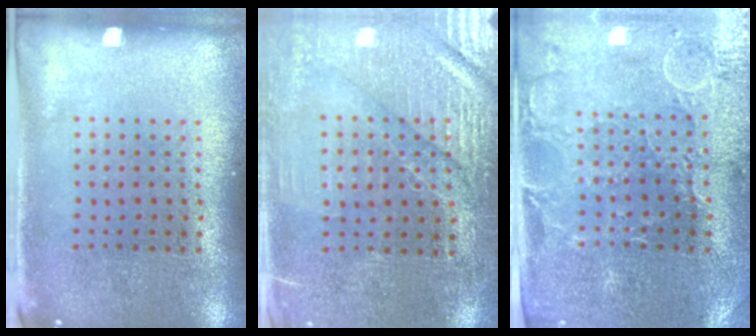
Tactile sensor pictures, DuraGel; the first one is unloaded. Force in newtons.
{"total": 3.2, "press": 3.0, "slide": 1.1}
{"total": 0.8, "press": 0.7, "slide": 0.4}